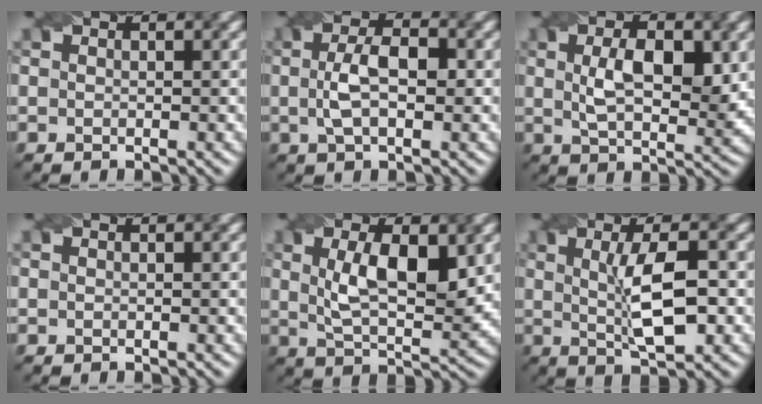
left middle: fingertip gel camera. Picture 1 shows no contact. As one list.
[{"total": 4.3, "force": [0.1, 1.9, 3.8], "torque": [-0.078, 0.005, -0.002]}, {"total": 5.7, "force": [1.1, 2.7, 4.9], "torque": [-0.092, -0.001, 0.023]}, {"total": 0.0}, {"total": 7.2, "force": [1.7, 2.8, 6.5], "torque": [-0.118, -0.001, 0.034]}, {"total": 6.1, "force": [0.3, 1.6, 5.9], "torque": [-0.097, 0.004, 0.007]}]